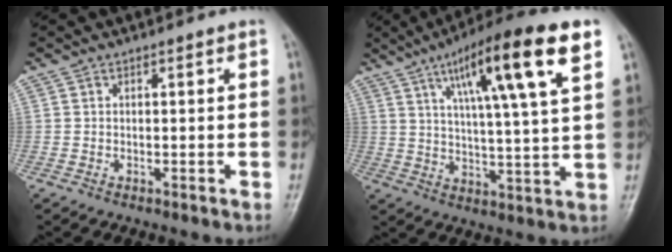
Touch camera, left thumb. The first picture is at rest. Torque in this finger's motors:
{"motor_torque": [0.95, 0.95, 1.67, -1.10, 0.17]}